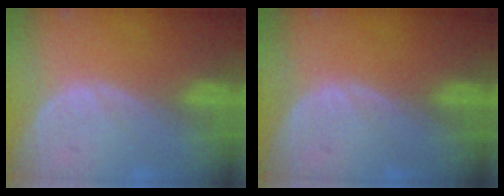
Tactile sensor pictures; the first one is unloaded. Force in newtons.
{"total": 0.0}